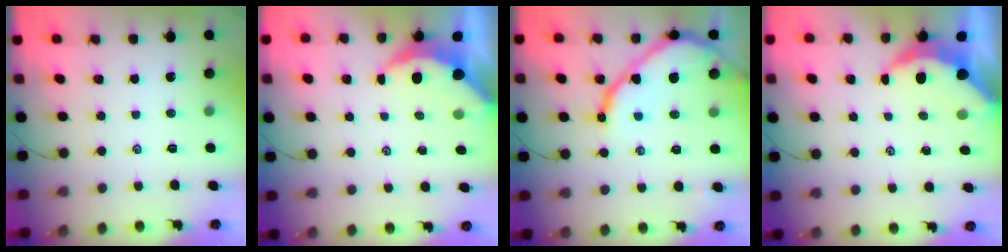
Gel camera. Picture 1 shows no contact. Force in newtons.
{"total": 5.2, "press": 5.1, "slide": 0.9}
{"total": 12.4, "press": 12.4, "slide": 1.3}
{"total": 5.8, "press": 5.7, "slide": 0.8}